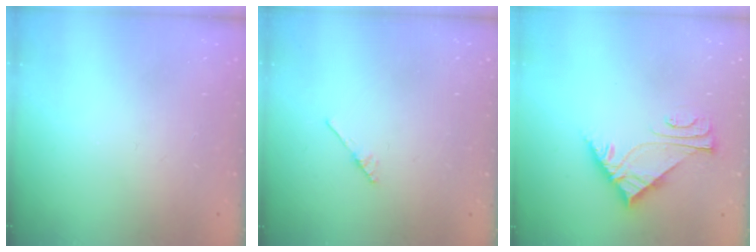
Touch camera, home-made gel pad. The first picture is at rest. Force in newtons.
{"total": 1.9, "press": 1.8, "slide": 0.3}
{"total": 6.0, "press": 6.0, "slide": 0.7}